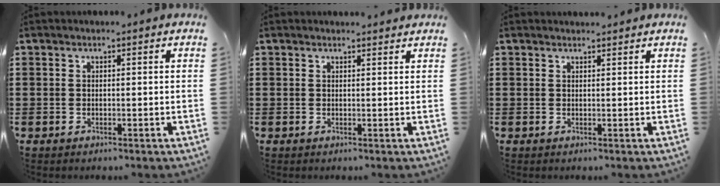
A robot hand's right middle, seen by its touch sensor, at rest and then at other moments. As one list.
[{"total": 0.8, "force": [0.8, 0.1, 0.1], "torque": [0.003, -0.003, 0.014]}, {"total": 0.9, "force": [0.9, 0.1, 0.1], "torque": [0.004, -0.003, 0.015]}]